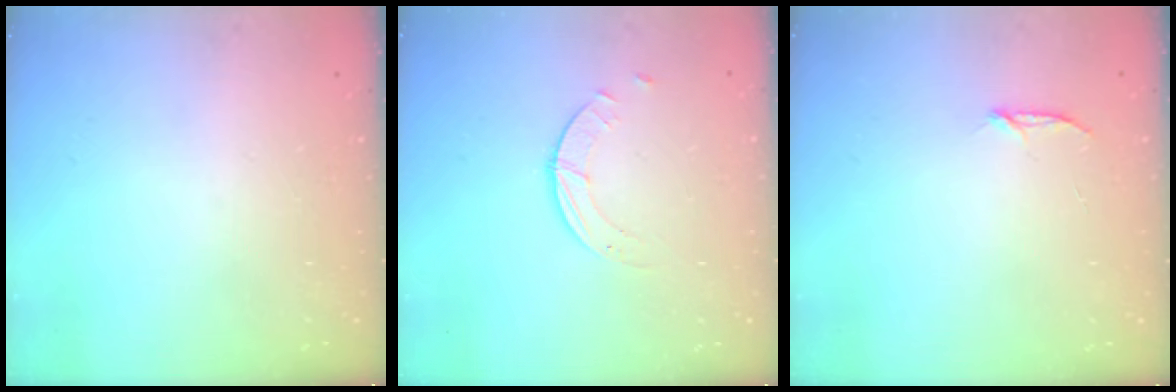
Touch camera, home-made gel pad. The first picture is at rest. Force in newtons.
{"total": 1.4, "press": 1.4, "slide": 0.2}
{"total": 3.1, "press": 3.1, "slide": 0.3}